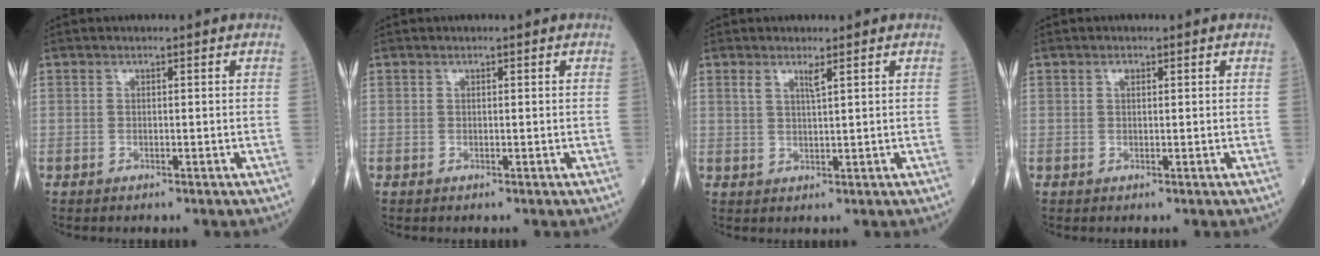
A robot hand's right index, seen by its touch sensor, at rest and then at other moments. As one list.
[{"total": 0.0}, {"total": 1.9, "force": [1.1, 0.0, 1.5], "torque": [-0.034, 0.000, 0.022]}, {"total": 0.8, "force": [0.4, 0.4, 0.5], "torque": [-0.011, -0.001, 0.005]}]